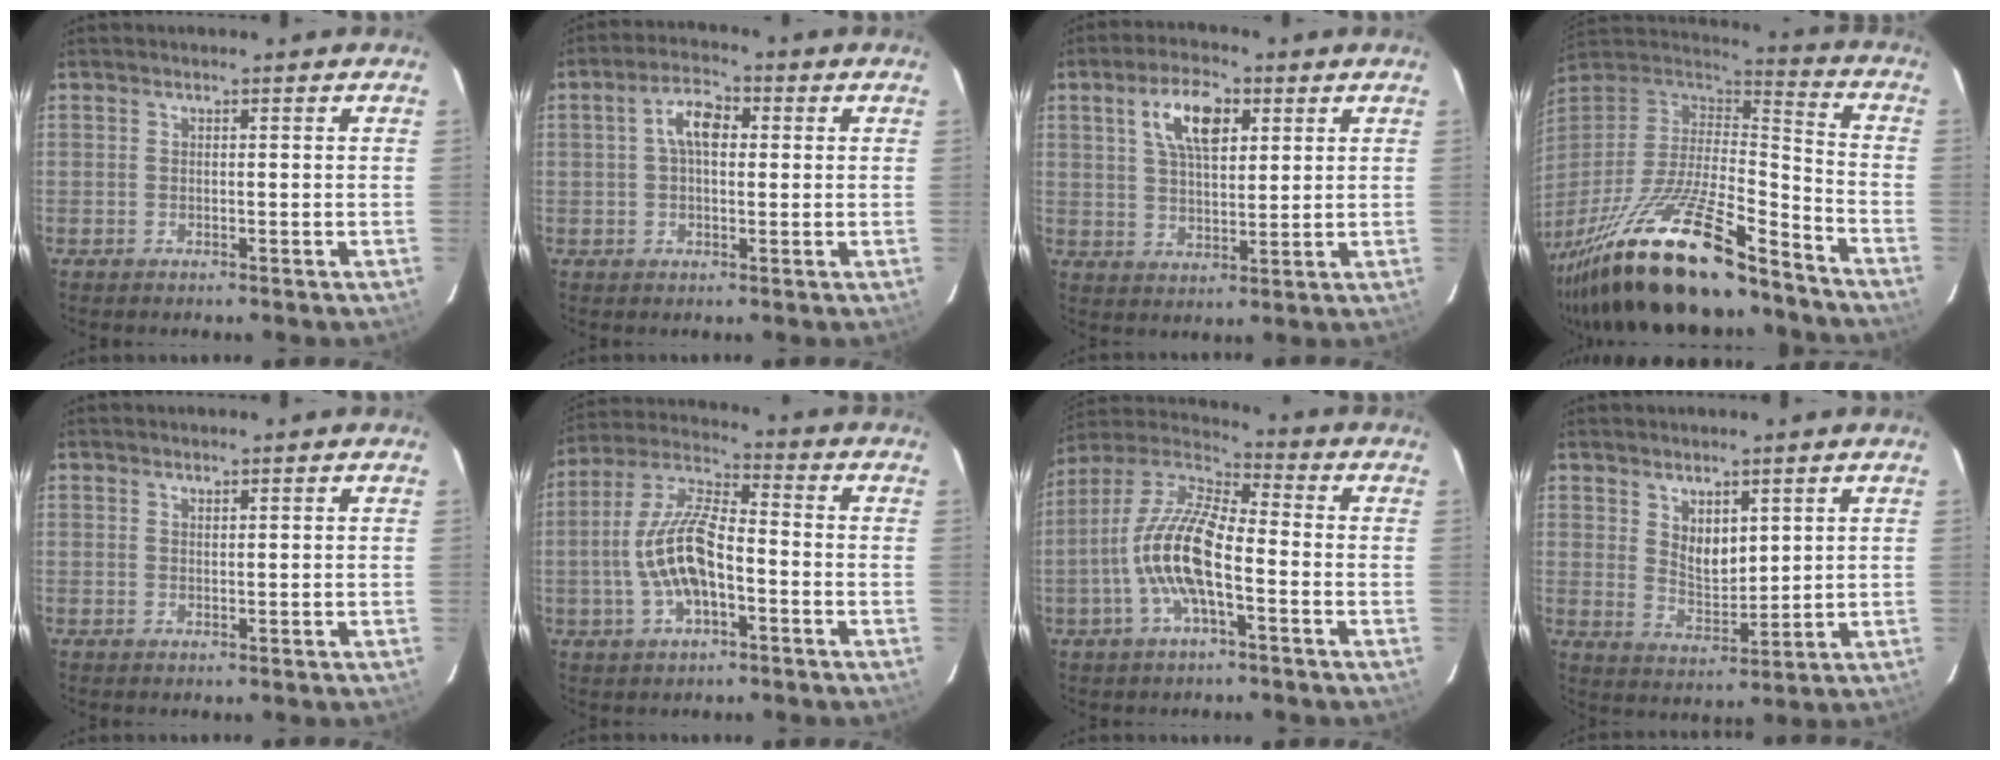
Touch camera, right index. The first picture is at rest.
{"total": 6.1, "force": [1.0, 3.3, 5.0], "torque": [-0.092, 0.021, 0.017]}
{"total": 9.4, "force": [3.8, 4.2, 7.5], "torque": [-0.136, 0.019, 0.069]}
{"total": 28.6, "force": [-20.9, 6.9, 18.3], "torque": [-0.356, -0.053, -0.350]}
{"total": 0.7, "force": [0.6, 0.2, 0.2], "torque": [-0.004, 0.001, 0.012]}
{"total": 12.5, "force": [-3.3, 4.7, 11.1], "torque": [-0.233, 0.006, -0.060]}
{"total": 13.8, "force": [-3.9, 4.4, 12.5], "torque": [-0.254, 0.004, -0.081]}
{"total": 5.9, "force": [3.4, 3.3, 3.6], "torque": [-0.055, -0.003, 0.066]}